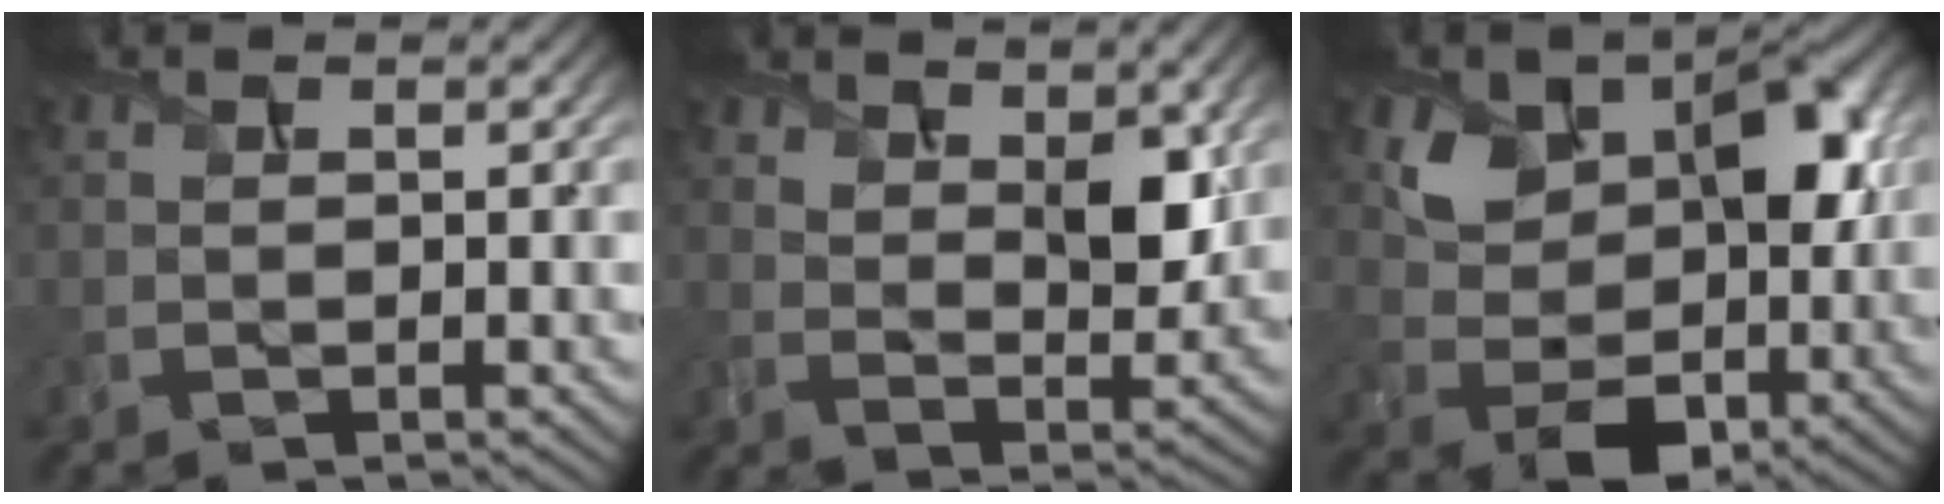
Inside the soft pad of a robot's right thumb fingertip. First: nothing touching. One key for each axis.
{"total": 7.5, "fx": 4.0, "fy": 3.9, "fz": 5.1, "tx": -0.099, "ty": -0.011, "tz": 0.077}
{"total": 10.2, "fx": 2.7, "fy": 7.2, "fz": 6.8, "tx": -0.118, "ty": -0.016, "tz": 0.049}